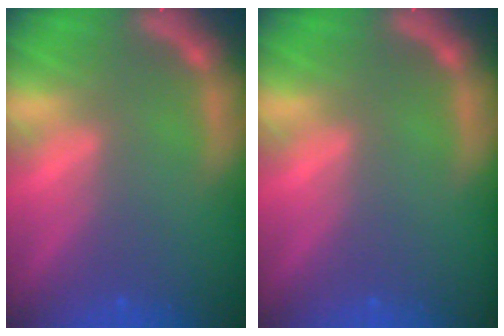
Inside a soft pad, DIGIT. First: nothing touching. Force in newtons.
{"total": 0.0}